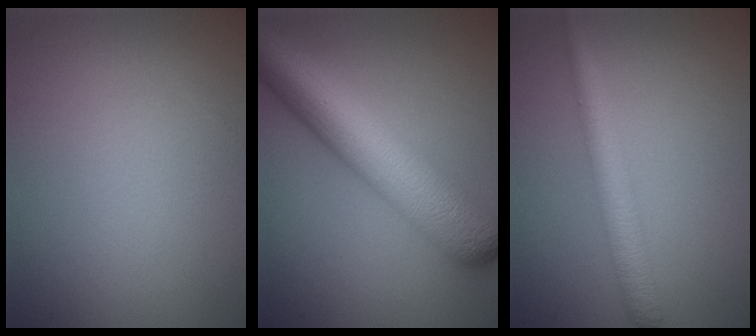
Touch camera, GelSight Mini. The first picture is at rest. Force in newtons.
{"total": 10.1, "press": 10.1, "slide": 0.4}
{"total": 3.4, "press": 3.4, "slide": 0.0}